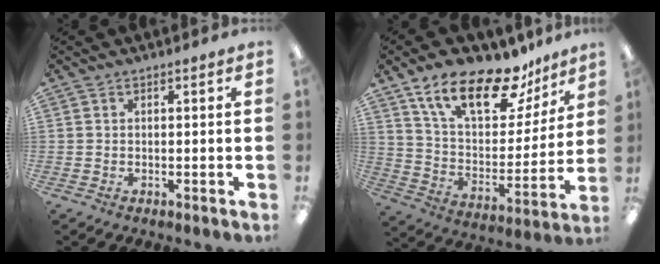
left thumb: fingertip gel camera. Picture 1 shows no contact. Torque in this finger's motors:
{"motor_torque": [0.31, 0.33, 1.46, -1.31, 0.38]}